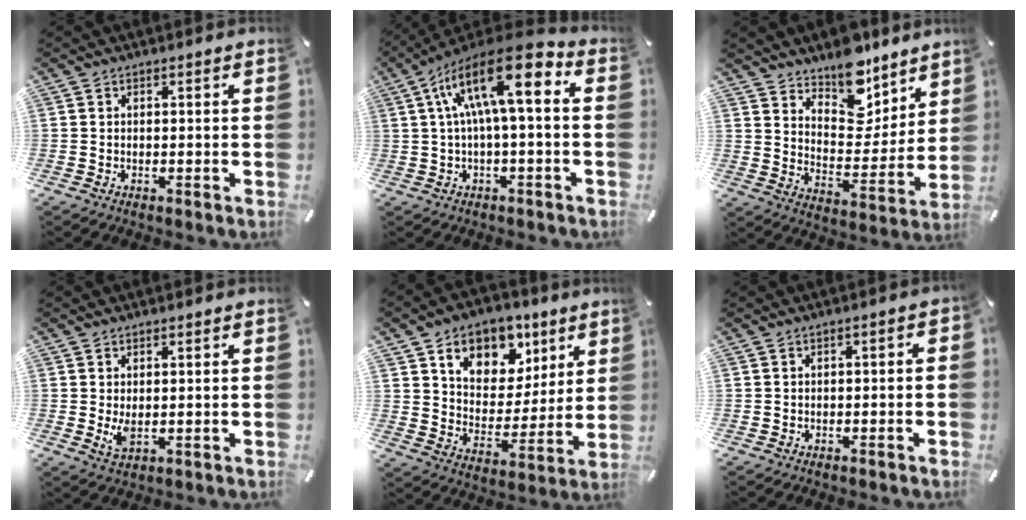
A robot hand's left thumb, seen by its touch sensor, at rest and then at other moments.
{"total": 16.6, "force": [4.0, 5.6, 15.1], "torque": [-0.275, -0.020, 0.060]}
{"total": 13.4, "force": [11.4, 6.6, 2.5], "torque": [-0.018, -0.116, 0.209]}
{"total": 3.6, "force": [0.2, 1.8, 3.1], "torque": [-0.070, -0.008, -0.002]}
{"total": 12.1, "force": [7.4, 8.8, 3.7], "torque": [-0.057, -0.046, 0.135]}
{"total": 1.4, "force": [-0.8, 0.8, 0.9], "torque": [-0.016, 0.004, -0.017]}